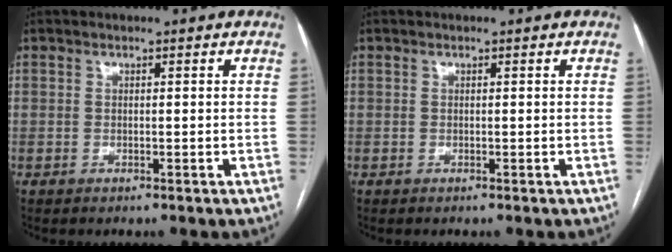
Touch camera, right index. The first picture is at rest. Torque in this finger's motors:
{"motor_torque": [0.00, 0.00, 0.02, 0.00]}